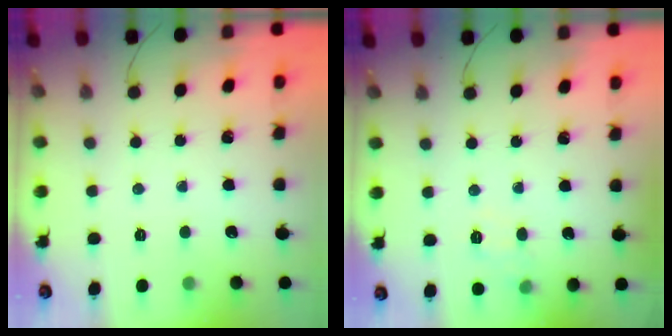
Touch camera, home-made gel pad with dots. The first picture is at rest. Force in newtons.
{"total": 7.0, "press": 6.8, "slide": 1.5}